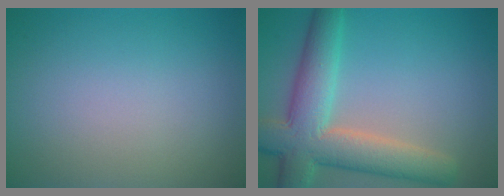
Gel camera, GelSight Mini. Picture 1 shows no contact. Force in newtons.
{"total": 8.1, "press": 8.1, "slide": 0.8}